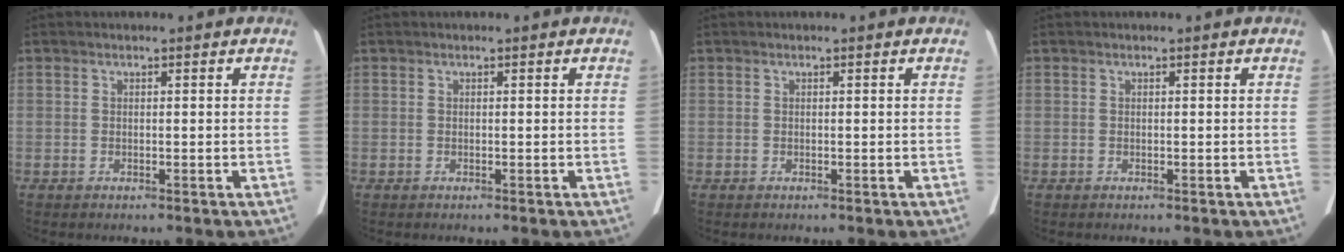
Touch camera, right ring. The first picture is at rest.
{"total": 0.0}
{"total": 0.0}
{"total": 0.0}